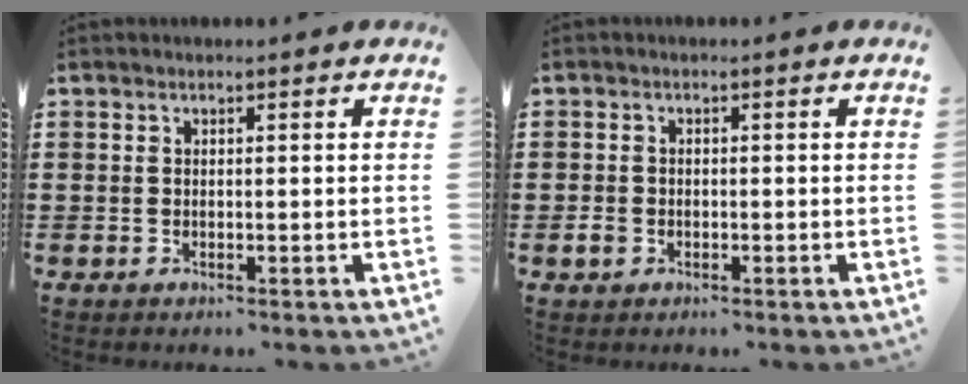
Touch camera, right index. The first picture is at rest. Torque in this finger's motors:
{"motor_torque": [0.21, 0.52, -0.28, -0.21]}